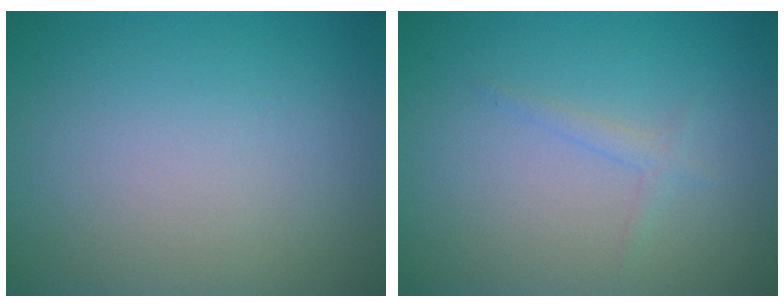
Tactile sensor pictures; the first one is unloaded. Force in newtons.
{"total": 1.0, "press": 1.0, "slide": 0.1}